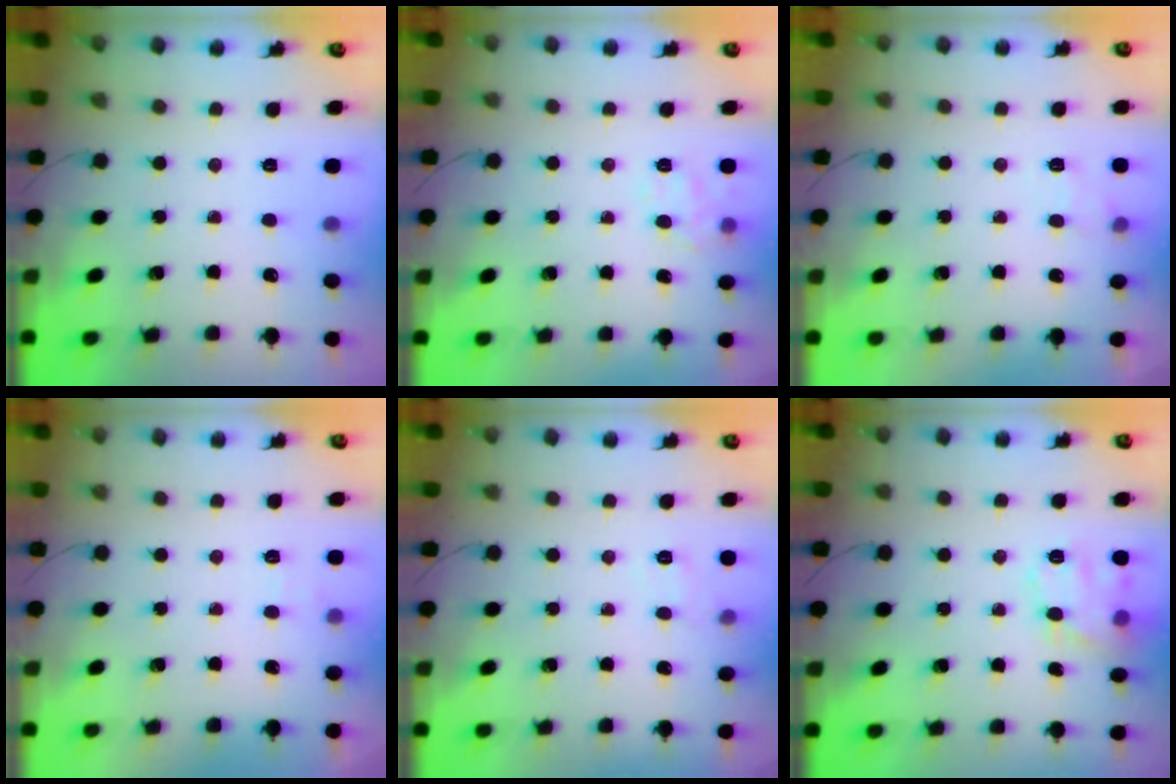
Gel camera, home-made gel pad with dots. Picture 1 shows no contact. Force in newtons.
{"total": 5.4, "press": 5.3, "slide": 1.3}
{"total": 4.1, "press": 3.6, "slide": 1.9}
{"total": 5.0, "press": 4.8, "slide": 1.3}
{"total": 5.9, "press": 5.7, "slide": 1.2}
{"total": 12.3, "press": 12.3, "slide": 0.2}